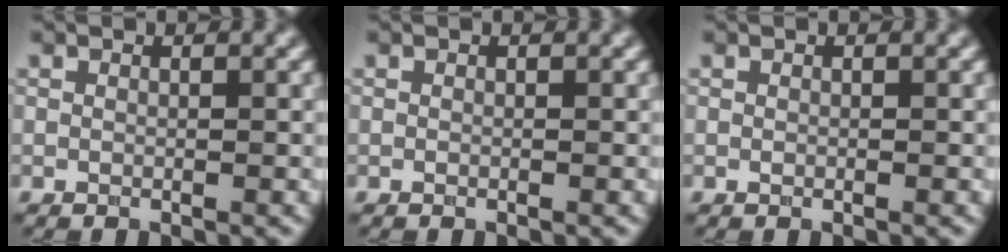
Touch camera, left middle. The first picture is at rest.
{"total": 0.0}
{"total": 0.0}